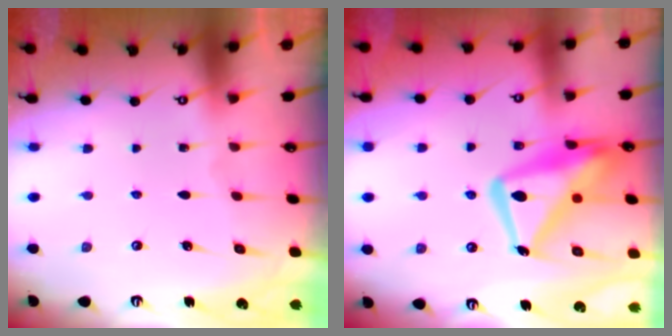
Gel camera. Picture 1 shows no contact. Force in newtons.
{"total": 18.2, "press": 18.1, "slide": 1.7}